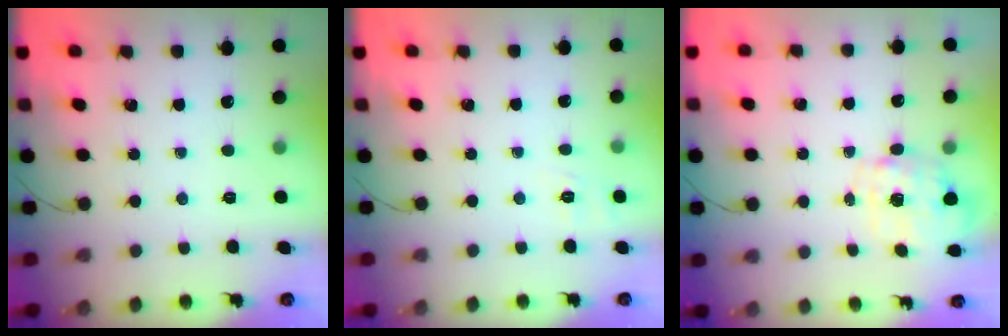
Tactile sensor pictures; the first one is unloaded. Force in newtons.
{"total": 1.8, "press": 0.1, "slide": 1.8}
{"total": 2.8, "press": 2.7, "slide": 0.9}